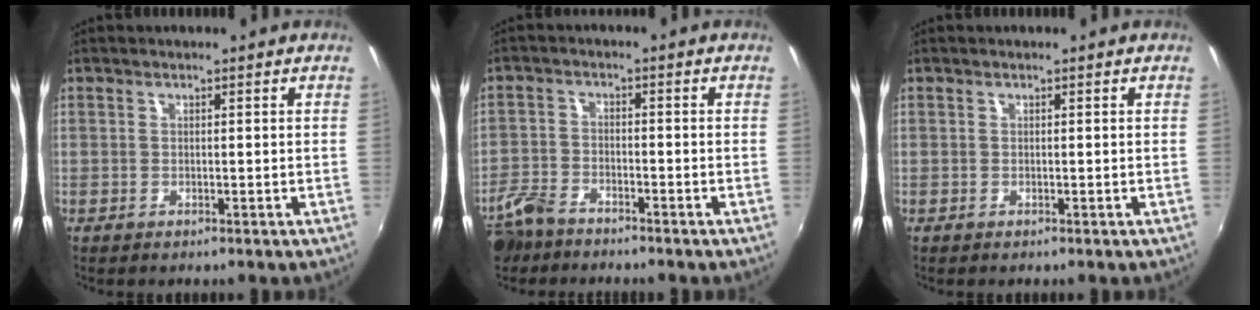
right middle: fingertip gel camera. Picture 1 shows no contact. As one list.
[{"total": 6.4, "force": [-5.2, 2.8, 2.6], "torque": [-0.072, -0.003, -0.101]}, {"total": 0.0}]